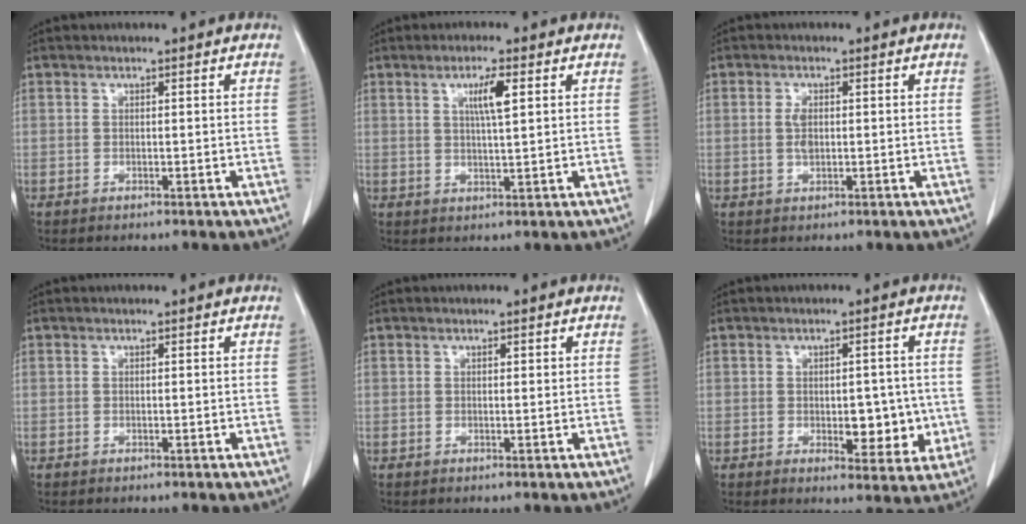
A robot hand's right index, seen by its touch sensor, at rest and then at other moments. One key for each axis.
{"total": 4.4, "fx": 1.6, "fy": 0.2, "fz": 4.1, "tx": -0.072, "ty": -0.001, "tz": 0.027}
{"total": 2.4, "fx": 0.1, "fy": 1.2, "fz": 2.1, "tx": -0.043, "ty": 0.002, "tz": 0.002}
{"total": 0.0}
{"total": 0.5, "fx": 0.3, "fy": 0.2, "fz": 0.4, "tx": -0.007, "ty": -0.001, "tz": 0.004}
{"total": 6.6, "fx": -0.8, "fy": 3.5, "fz": 5.6, "tx": -0.056, "ty": -0.001, "tz": -0.001}